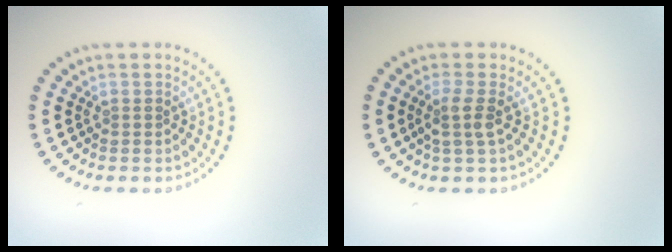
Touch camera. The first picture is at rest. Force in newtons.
{"total": 1.9, "press": 1.5, "slide": 1.1}